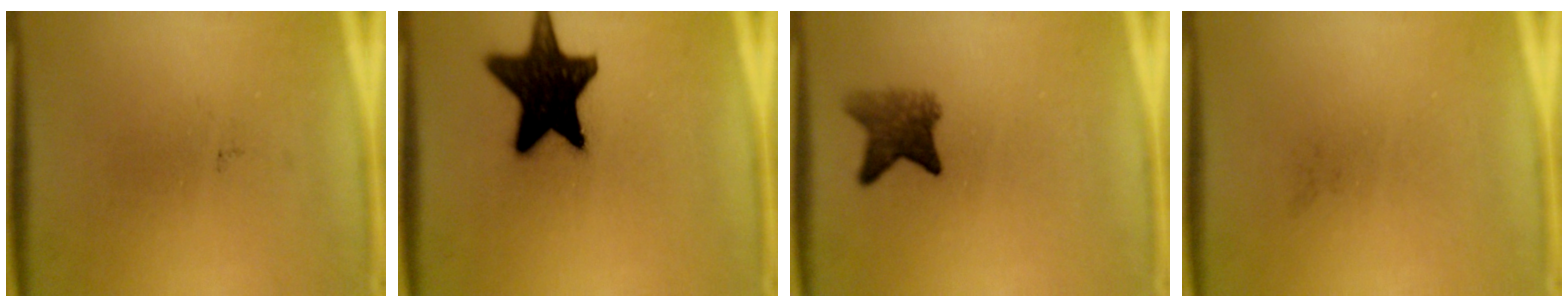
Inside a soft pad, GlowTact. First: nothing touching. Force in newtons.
{"total": 17.6}
{"total": 4.5}
{"total": 0.0}